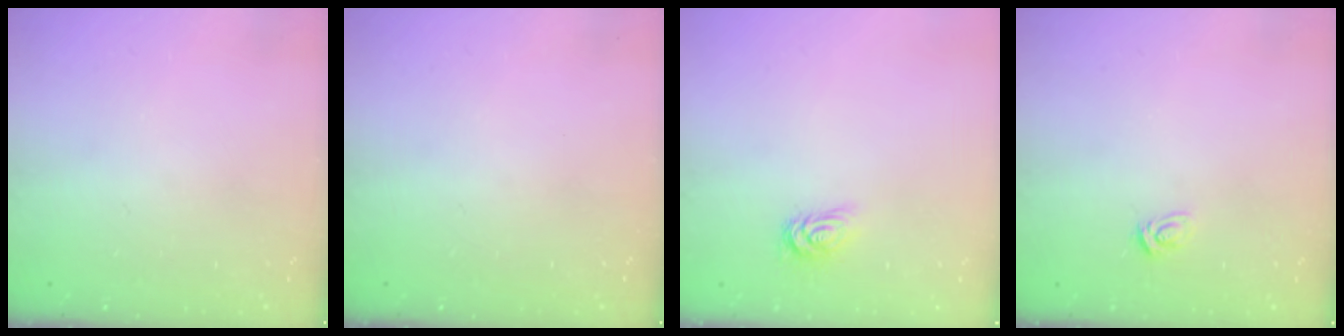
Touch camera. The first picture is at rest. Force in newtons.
{"total": 0.0}
{"total": 2.5, "press": 2.5, "slide": 0.4}
{"total": 3.7, "press": 3.7, "slide": 0.2}